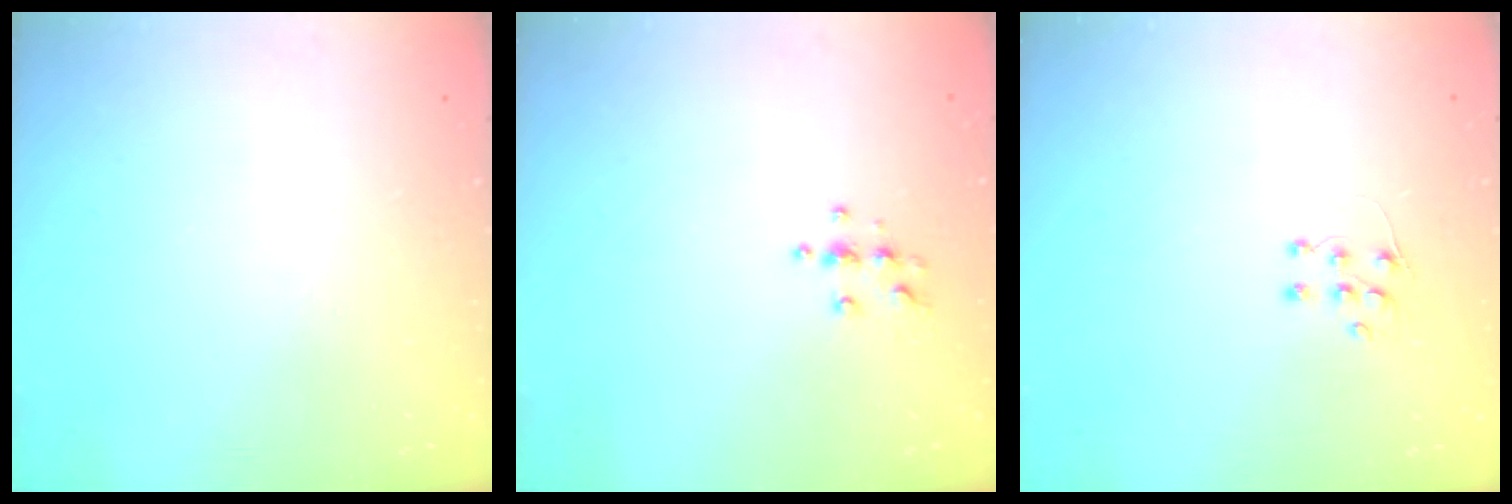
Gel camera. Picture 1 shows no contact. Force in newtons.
{"total": 3.9, "press": 3.8, "slide": 0.4}
{"total": 5.7, "press": 5.6, "slide": 0.4}